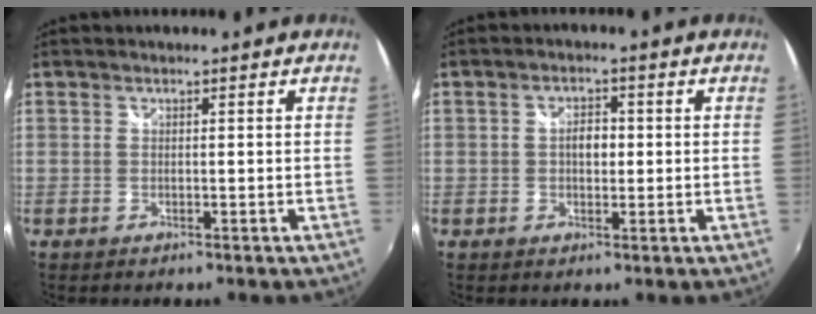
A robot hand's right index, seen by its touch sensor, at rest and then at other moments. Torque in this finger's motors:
{"motor_torque": [0.52, -0.12, 0.33, 0.05]}